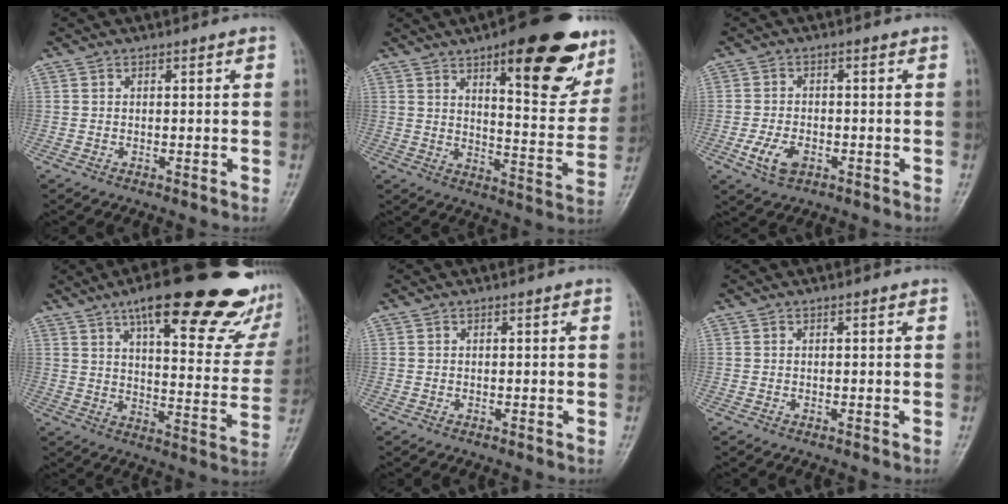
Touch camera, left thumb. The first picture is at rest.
{"total": 22.2, "force": [12.4, 7.5, 16.8], "torque": [-0.178, -0.051, 0.175]}
{"total": 5.3, "force": [-2.1, 3.2, 3.6], "torque": [-0.071, 0.002, -0.037]}
{"total": 29.0, "force": [18.0, 8.5, 21.1], "torque": [-0.259, -0.049, 0.243]}
{"total": 0.0}
{"total": 0.0}